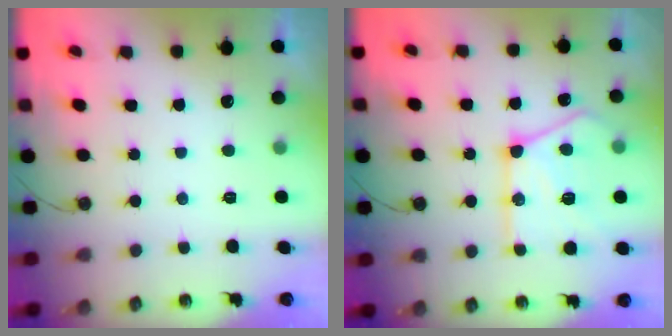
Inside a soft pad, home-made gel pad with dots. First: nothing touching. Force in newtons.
{"total": 20.1, "press": 20.0, "slide": 2.3}